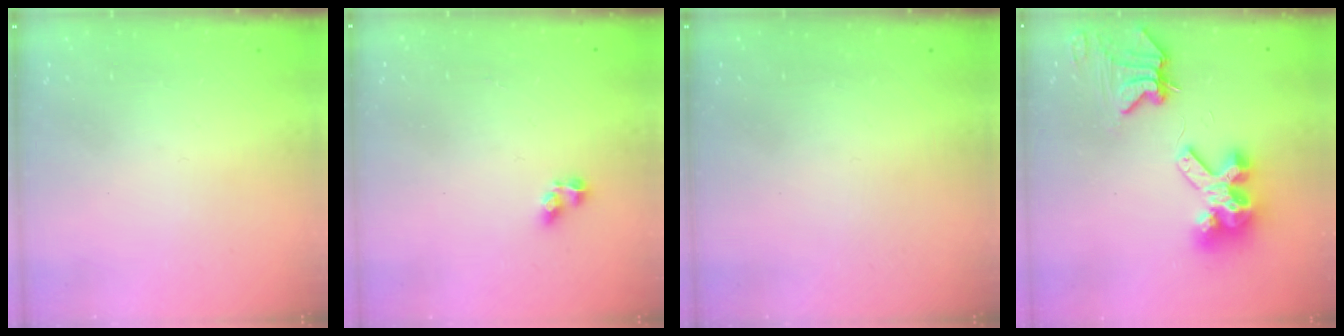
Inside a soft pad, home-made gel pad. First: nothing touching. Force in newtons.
{"total": 2.9, "press": 2.6, "slide": 1.1}
{"total": 0.0}
{"total": 11.6, "press": 11.5, "slide": 0.9}